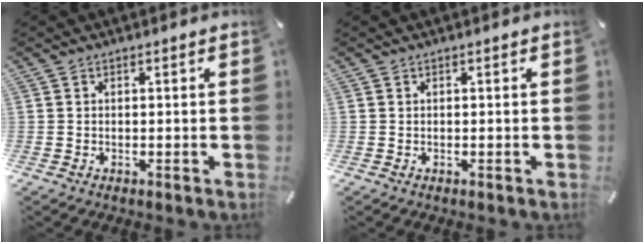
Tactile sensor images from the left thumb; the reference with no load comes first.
{"total": 0.0}